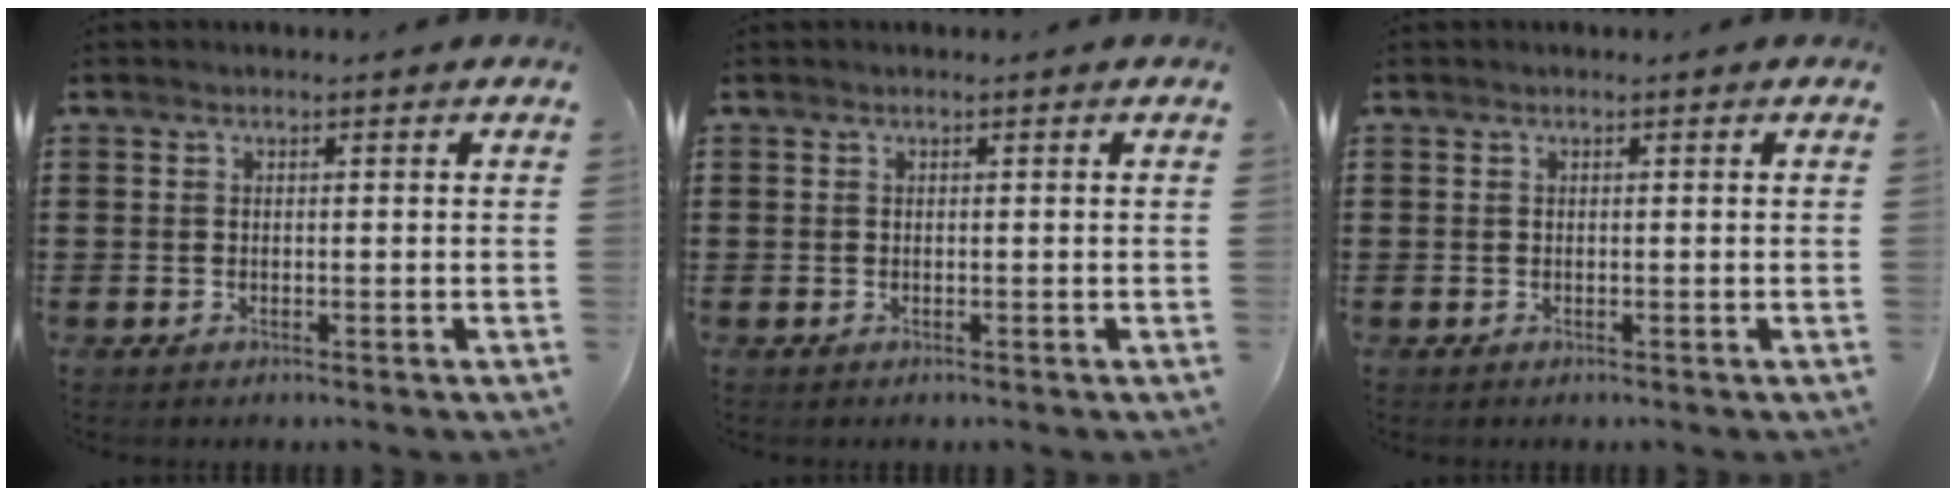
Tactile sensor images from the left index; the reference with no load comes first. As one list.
[{"total": 0.0}, {"total": 0.0}]